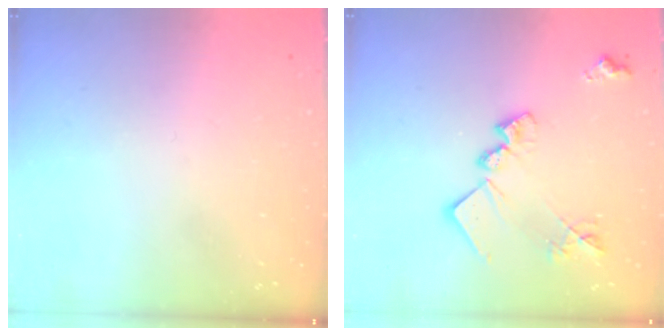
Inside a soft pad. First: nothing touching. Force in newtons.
{"total": 16.9, "press": 16.9, "slide": 0.7}